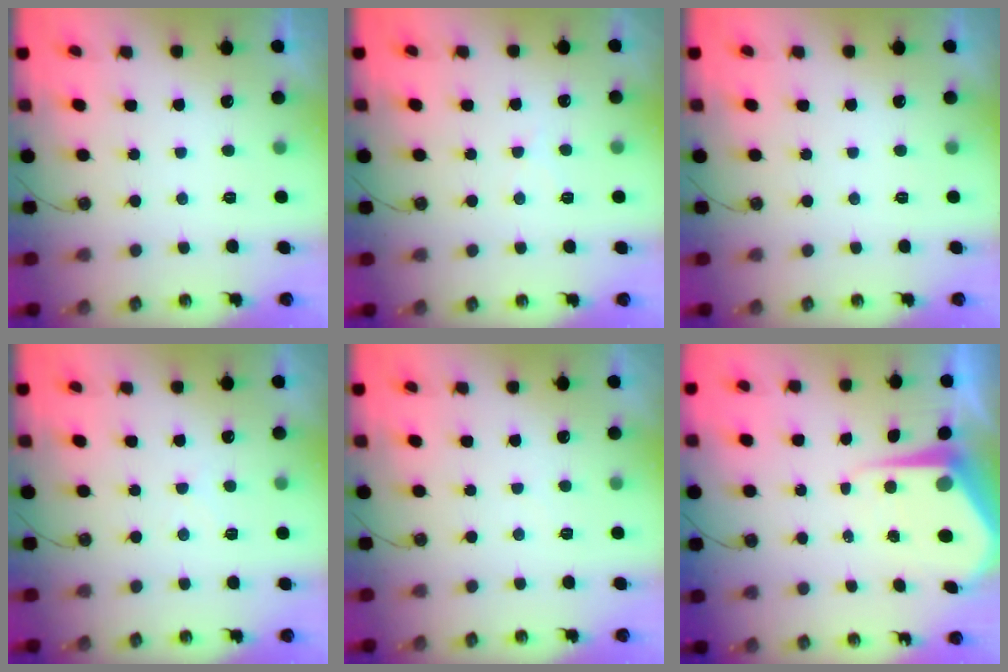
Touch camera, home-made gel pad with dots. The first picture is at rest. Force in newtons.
{"total": 3.3, "press": 3.3, "slide": 0.6}
{"total": 0.0}
{"total": 3.5, "press": 3.4, "slide": 0.5}
{"total": 2.6, "press": 2.6, "slide": 0.4}
{"total": 8.6, "press": 8.5, "slide": 0.9}